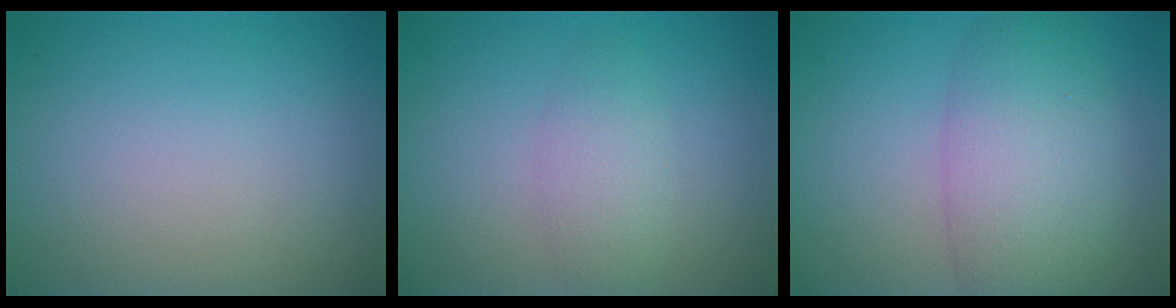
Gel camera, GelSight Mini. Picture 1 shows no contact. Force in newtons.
{"total": 2.3, "press": 2.3, "slide": 0.1}
{"total": 7.2, "press": 7.2, "slide": 0.4}